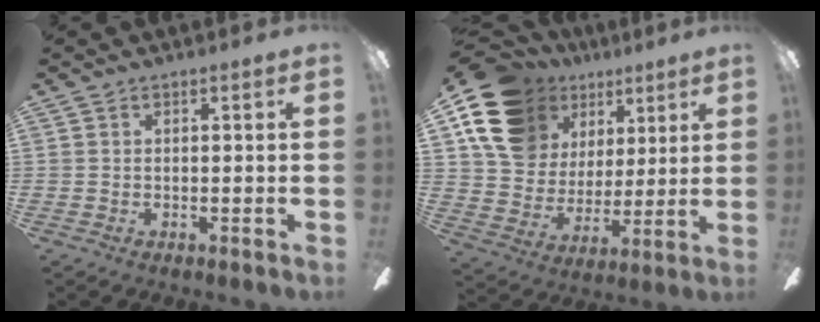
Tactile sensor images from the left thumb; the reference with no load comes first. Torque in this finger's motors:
{"motor_torque": [0.77, 1.48, 1.38, -1.39, 0.11]}